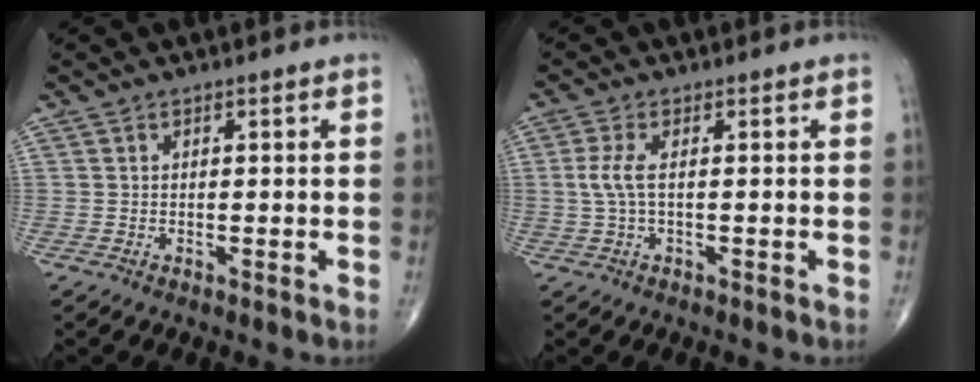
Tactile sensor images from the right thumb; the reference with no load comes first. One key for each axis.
{"total": 3.7, "fx": 0.2, "fy": 1.2, "fz": 3.5, "tx": -0.100, "ty": 0.003, "tz": 0.003}